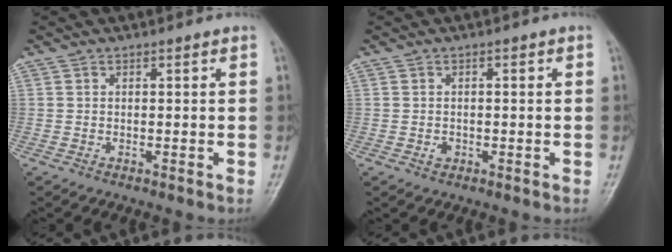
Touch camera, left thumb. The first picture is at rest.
{"total": 1.4, "force": [-0.5, 1.1, 0.7], "torque": [-0.004, 0.003, -0.008]}